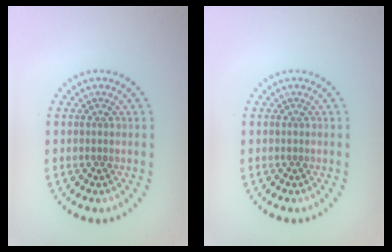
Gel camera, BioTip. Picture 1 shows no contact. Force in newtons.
{"total": 0.0}